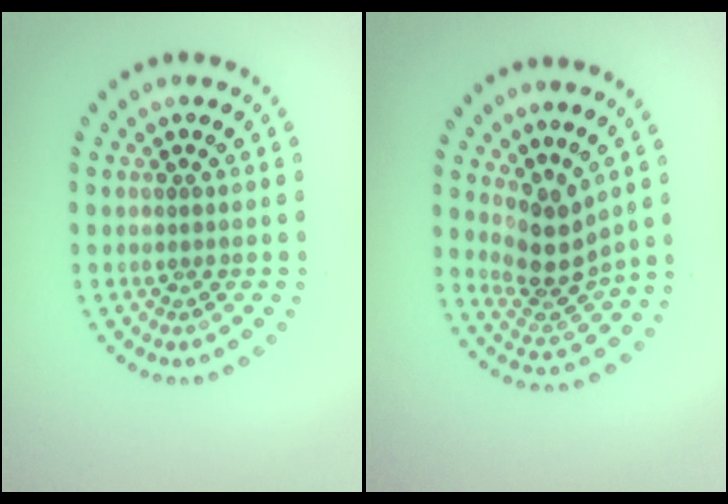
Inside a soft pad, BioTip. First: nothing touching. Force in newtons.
{"total": 3.8, "press": 2.9, "slide": 2.5}